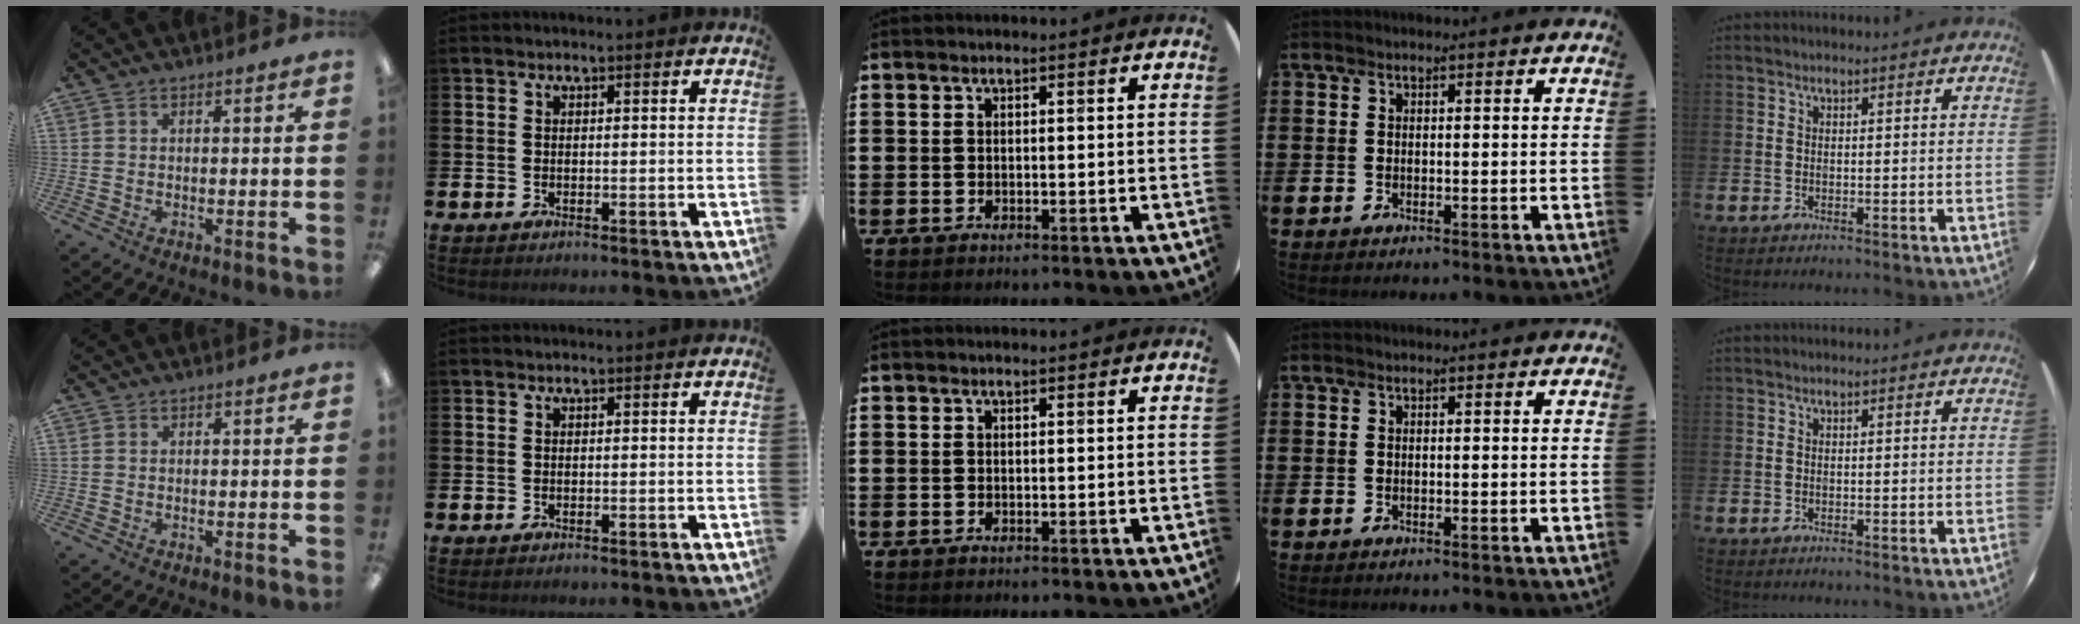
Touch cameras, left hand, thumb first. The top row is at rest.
{}